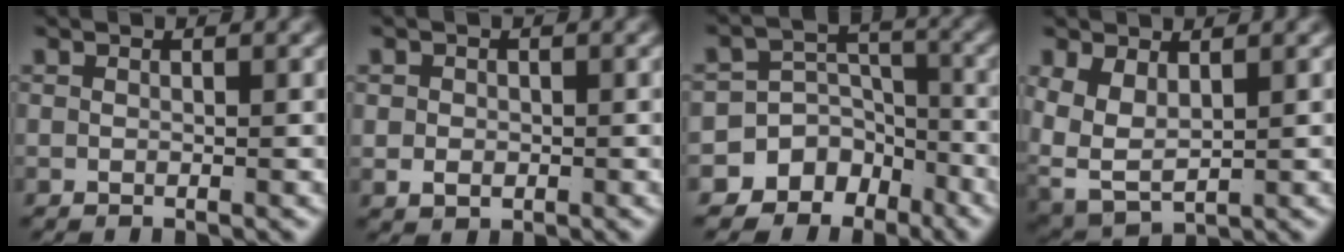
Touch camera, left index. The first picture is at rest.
{"total": 1.9, "force": [-0.1, 1.6, 0.9], "torque": [-0.020, -0.011, 0.007]}
{"total": 12.0, "force": [-5.3, 9.9, 4.2], "torque": [-0.088, -0.042, -0.090]}
{"total": 7.2, "force": [0.0, 6.1, 3.8], "torque": [-0.121, -0.033, 0.011]}